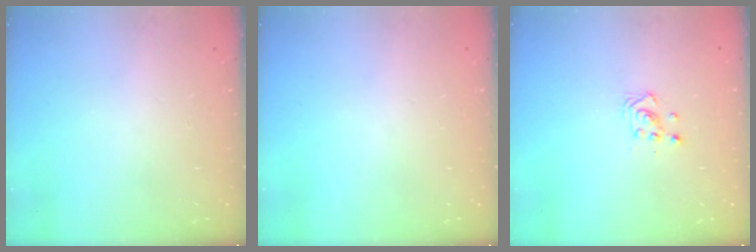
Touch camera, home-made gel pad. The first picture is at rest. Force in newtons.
{"total": 0.0}
{"total": 3.1, "press": 3.1, "slide": 0.2}